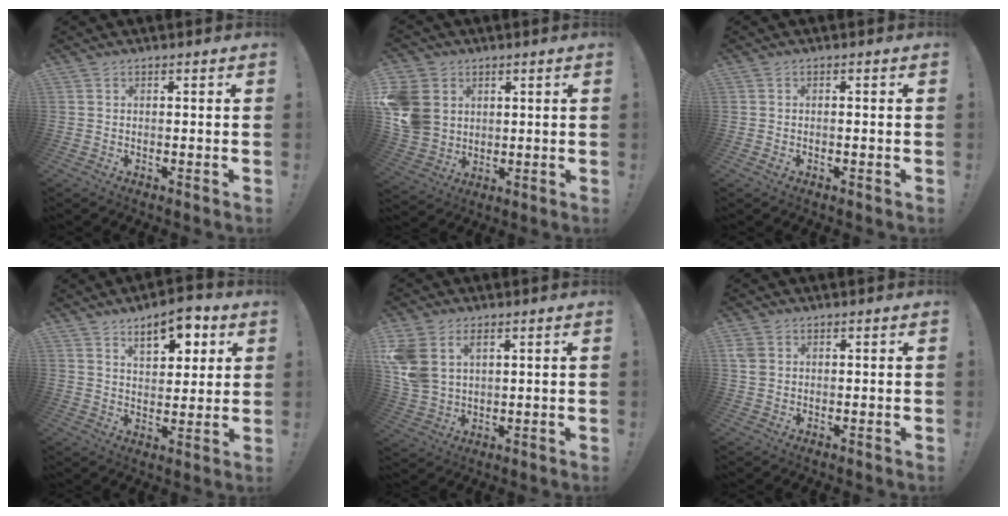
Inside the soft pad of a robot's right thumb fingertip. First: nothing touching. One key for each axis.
{"total": 11.6, "fx": 2.5, "fy": 10.0, "fz": 5.3, "tx": -0.119, "ty": -0.008, "tz": 0.055}
{"total": 0.7, "fx": -0.5, "fy": 0.3, "fz": 0.4, "tx": -0.007, "ty": 0.002, "tz": -0.009}
{"total": 10.4, "fx": 5.9, "fy": 5.0, "fz": 7.0, "tx": -0.093, "ty": -0.024, "tz": 0.102}
{"total": 8.8, "fx": 4.1, "fy": 6.3, "fz": 4.5, "tx": -0.106, "ty": -0.017, "tz": 0.081}
{"total": 3.6, "fx": 1.1, "fy": 2.9, "fz": 1.8, "tx": -0.040, "ty": 0.001, "tz": 0.023}